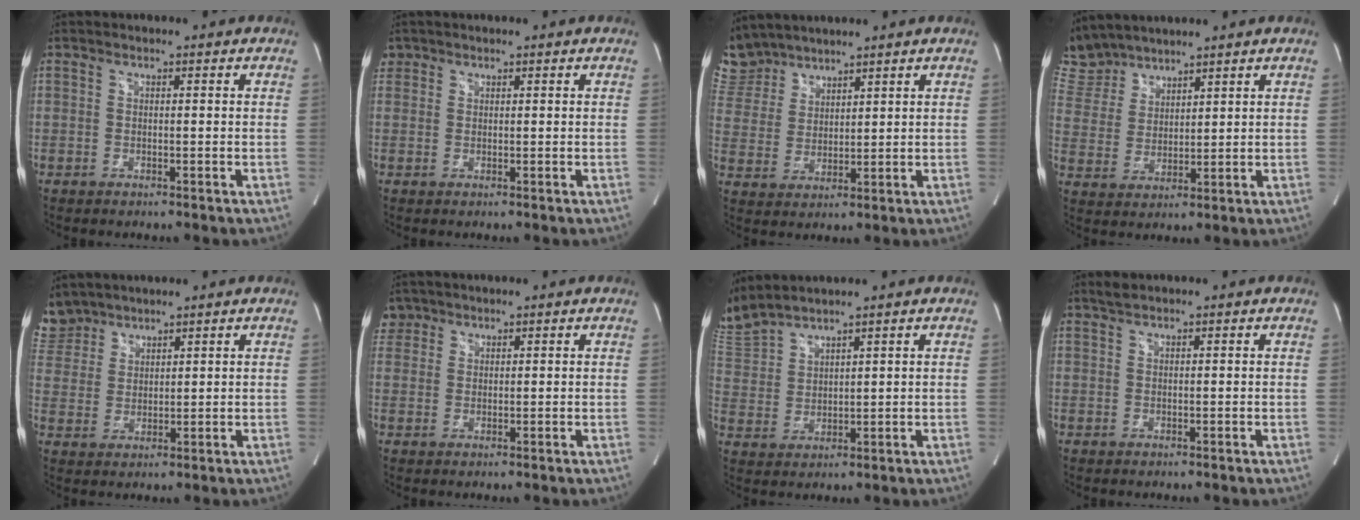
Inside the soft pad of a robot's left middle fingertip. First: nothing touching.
{"total": 2.0, "force": [1.2, 1.7, 0.1], "torque": [0.005, 0.013, 0.021]}
{"total": 8.3, "force": [7.7, 3.1, 0.3], "torque": [-0.021, 0.014, 0.172]}
{"total": 7.8, "force": [7.5, 2.3, 0.2], "torque": [-0.020, 0.016, 0.167]}
{"total": 7.7, "force": [6.7, 3.7, 0.4], "torque": [-0.019, 0.012, 0.147]}
{"total": 3.0, "force": [2.1, 2.2, -0.2], "torque": [0.010, 0.010, 0.038]}
{"total": 9.3, "force": [8.8, 0.5, 2.9], "torque": [-0.091, 0.014, 0.195]}
{"total": 1.1, "force": [1.0, 0.0, 0.4], "torque": [-0.016, 0.008, 0.025]}